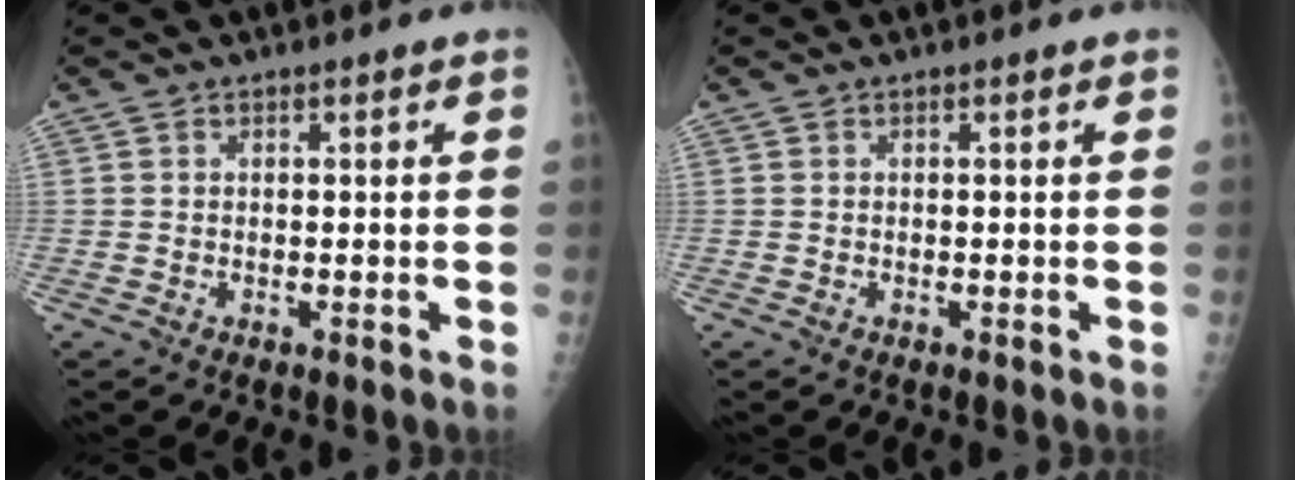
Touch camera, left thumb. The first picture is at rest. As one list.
[{"total": 0.0}]